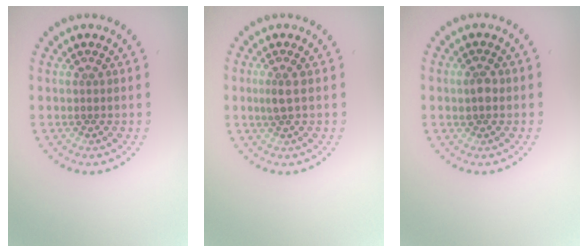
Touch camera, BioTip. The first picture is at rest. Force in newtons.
{"total": 1.4, "press": 1.2, "slide": 0.6}
{"total": 1.3, "press": 1.2, "slide": 0.2}